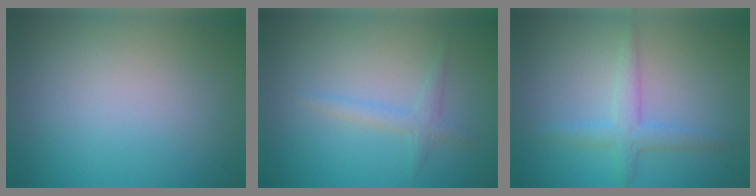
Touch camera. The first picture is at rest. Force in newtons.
{"total": 1.5, "press": 1.5, "slide": 0.1}
{"total": 2.5, "press": 2.5, "slide": 0.1}